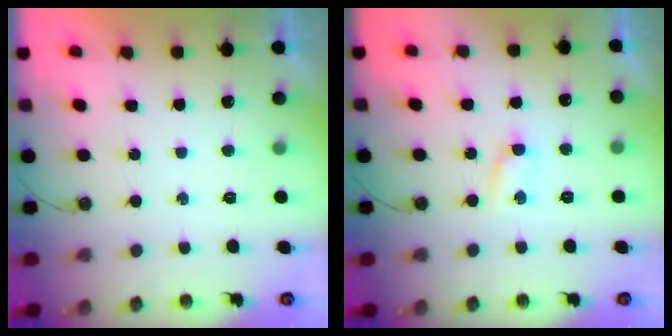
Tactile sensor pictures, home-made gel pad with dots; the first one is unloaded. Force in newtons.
{"total": 6.3, "press": 3.6, "slide": 5.2}